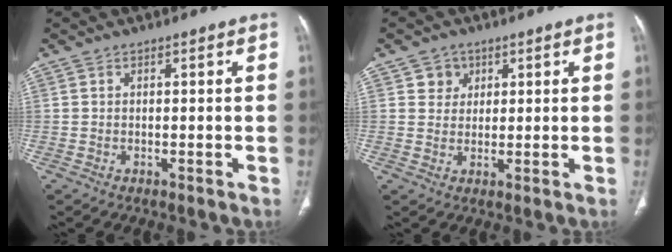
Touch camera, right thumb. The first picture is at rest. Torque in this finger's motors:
{"motor_torque": [-0.51, 0.44, 0.28, -0.12, -0.01]}